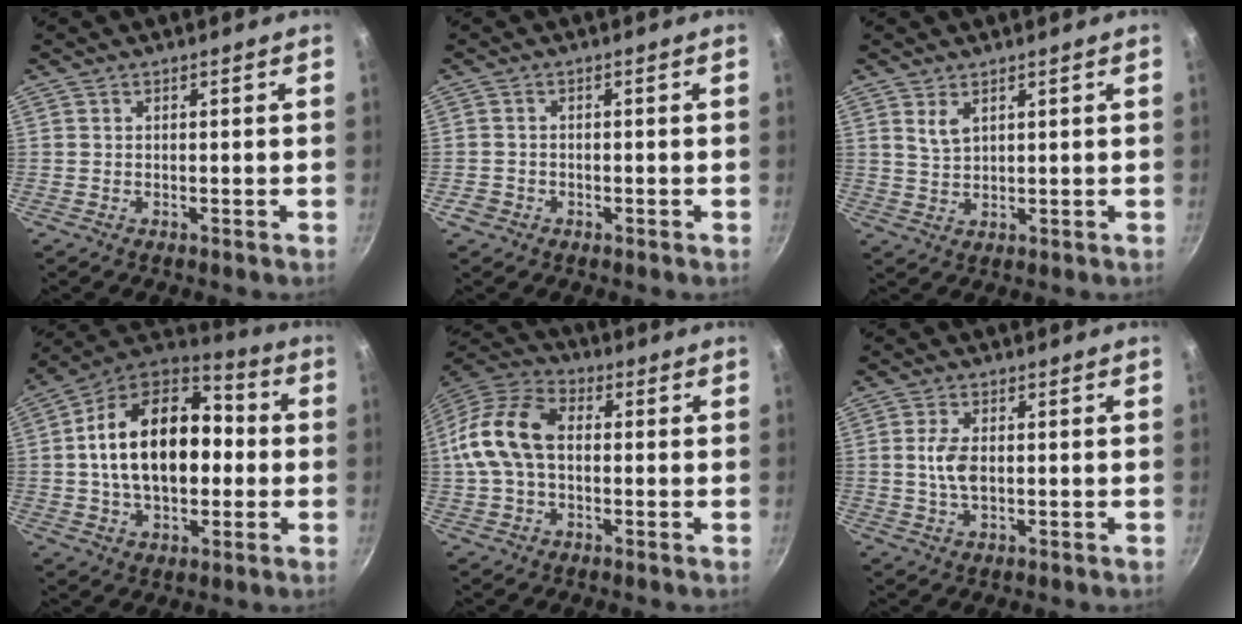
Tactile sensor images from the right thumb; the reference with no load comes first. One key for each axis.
{"total": 2.2, "fx": -1.1, "fy": 1.7, "fz": 0.7, "tx": -0.013, "ty": 0.009, "tz": -0.018}
{"total": 3.2, "fx": 1.8, "fy": 1.6, "fz": 2.1, "tx": -0.038, "ty": -0.011, "tz": 0.038}
{"total": 22.4, "fx": 0.5, "fy": 14.4, "fz": 17.1, "tx": -0.264, "ty": 0.040, "tz": -0.003}
{"total": 14.3, "fx": 0.4, "fy": 9.5, "fz": 10.7, "tx": -0.193, "ty": 0.037, "tz": -0.009}
{"total": 4.7, "fx": 0.1, "fy": 2.5, "fz": 3.9, "tx": -0.076, "ty": 0.003, "tz": 0.001}